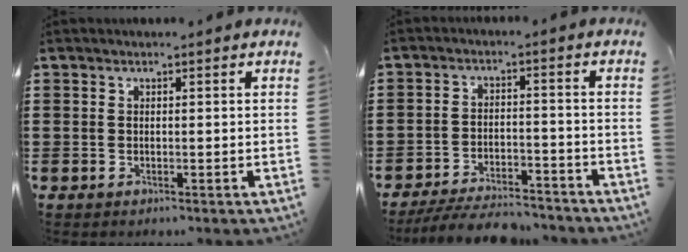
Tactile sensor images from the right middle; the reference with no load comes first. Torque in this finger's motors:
{"motor_torque": [0.26, 0.09, 0.14, 0.13]}